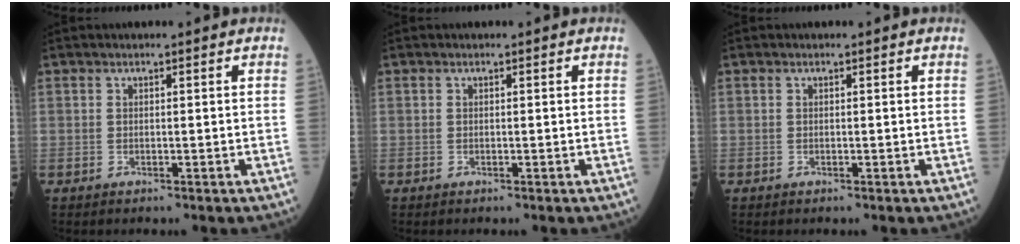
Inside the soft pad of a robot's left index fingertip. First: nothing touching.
{"total": 0.0}
{"total": 0.0}